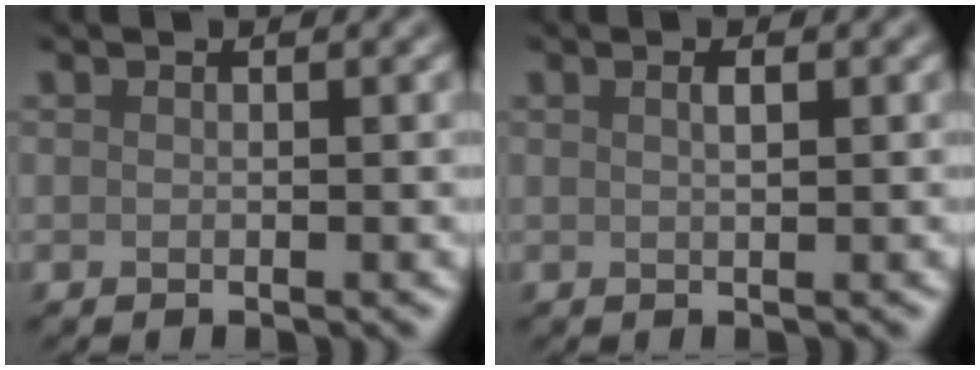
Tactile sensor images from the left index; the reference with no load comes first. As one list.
[{"total": 1.0, "force": [0.4, 0.3, 0.9], "torque": [-0.013, 0.005, 0.004]}]